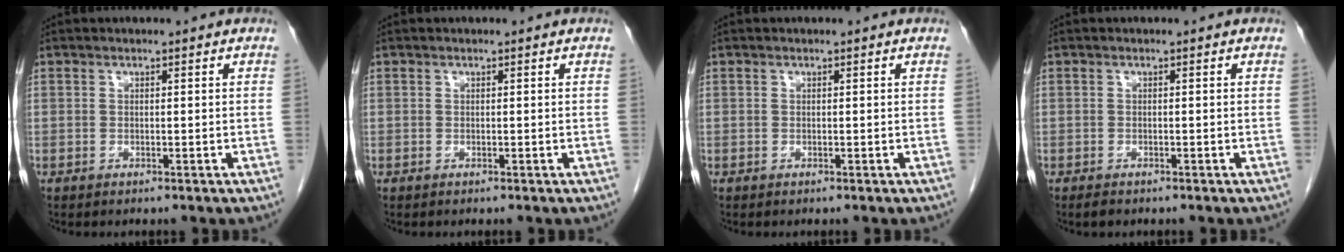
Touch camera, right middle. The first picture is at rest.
{"total": 0.0}
{"total": 0.0}
{"total": 1.0, "force": [-0.8, 0.4, 0.5], "torque": [-0.013, -0.002, -0.011]}